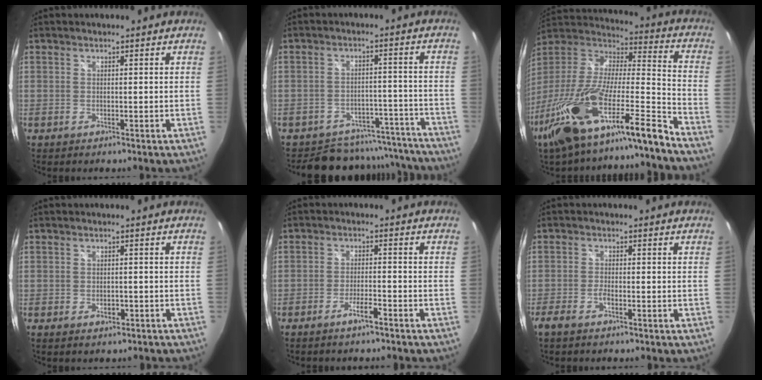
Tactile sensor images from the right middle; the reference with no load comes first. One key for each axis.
{"total": 15.0, "fx": -13.5, "fy": 6.2, "fz": 2.1, "tx": -0.045, "ty": 0.044, "tz": -0.162}
{"total": 26.8, "fx": -19.3, "fy": 2.2, "fz": 18.4, "tx": -0.306, "ty": -0.062, "tz": -0.337}
{"total": 2.3, "fx": -1.5, "fy": 1.3, "fz": 1.2, "tx": -0.020, "ty": -0.001, "tz": -0.018}
{"total": 3.5, "fx": -2.8, "fy": 0.2, "fz": 2.0, "tx": -0.055, "ty": 0.003, "tz": -0.048}
{"total": 3.6, "fx": -2.7, "fy": 0.7, "fz": 2.2, "tx": -0.064, "ty": 0.003, "tz": -0.056}